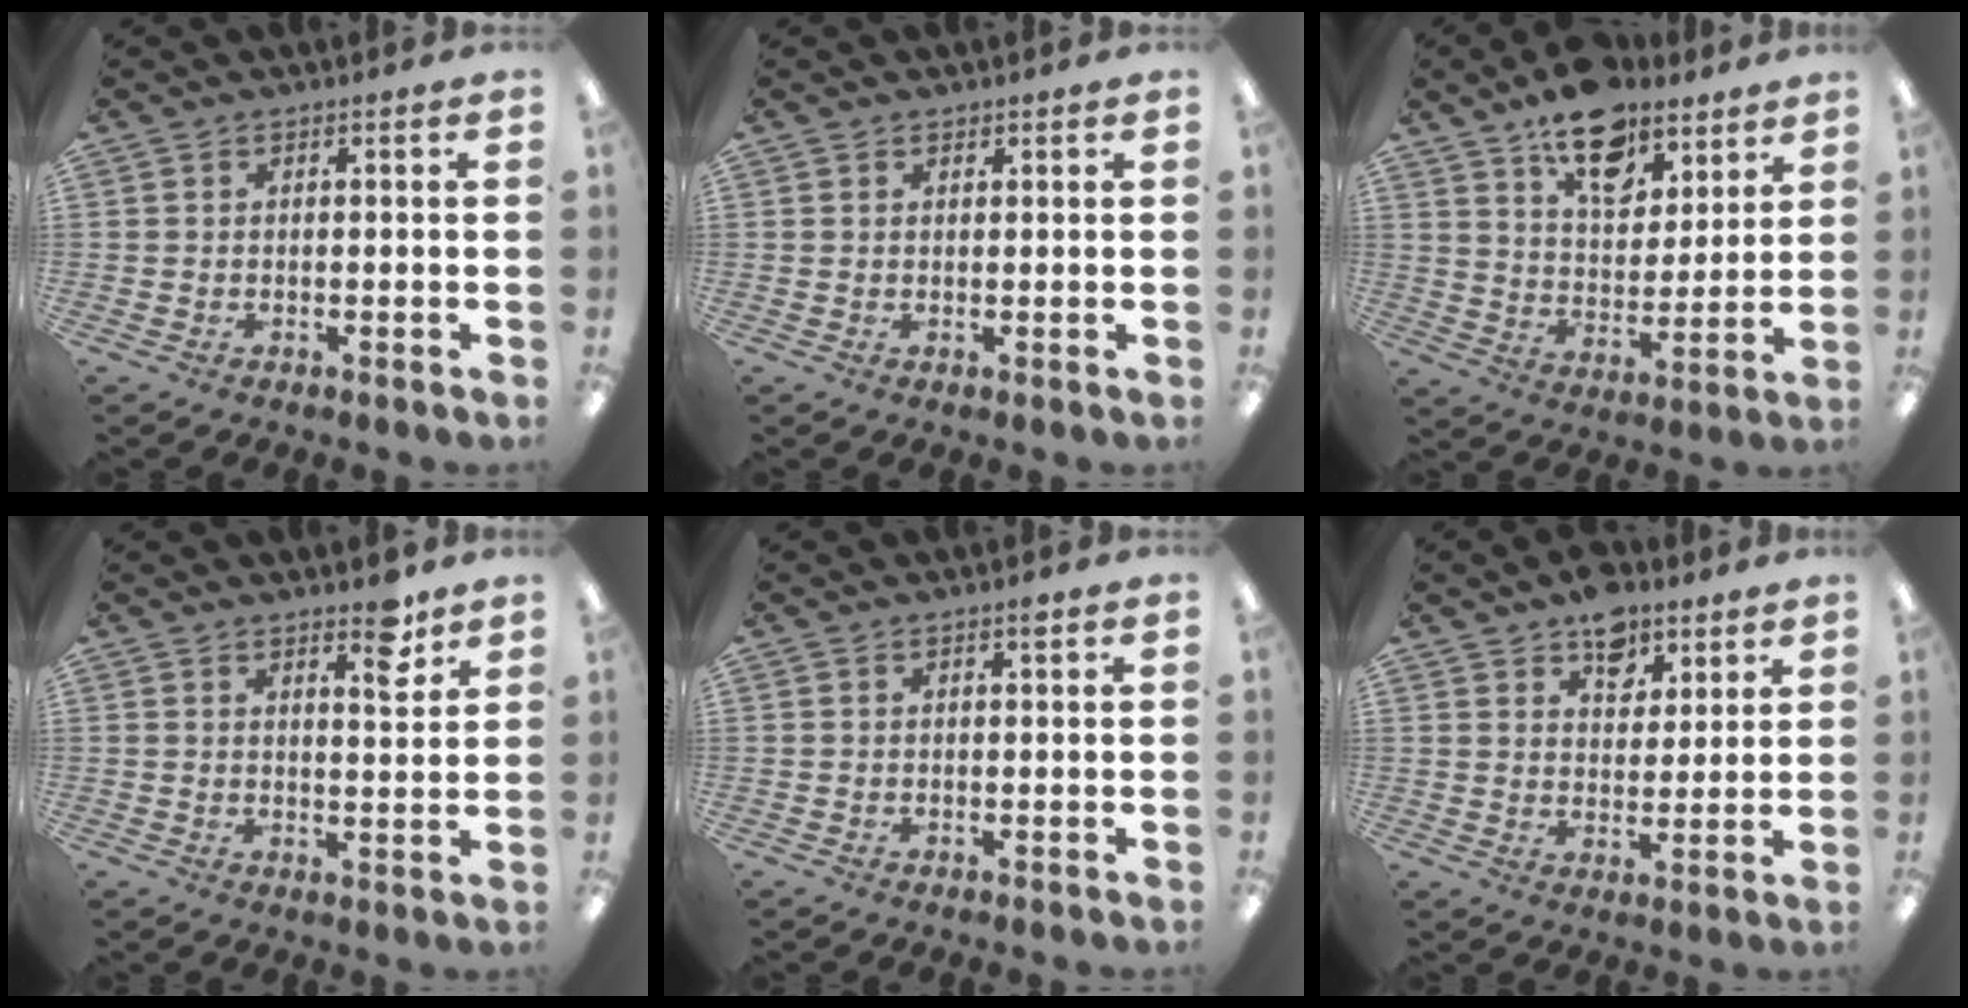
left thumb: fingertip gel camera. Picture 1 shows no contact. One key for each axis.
{"total": 0.8, "fx": 0.7, "fy": 0.4, "fz": -0.1, "tx": 0.000, "ty": 0.000, "tz": 0.014}
{"total": 15.1, "fx": 10.8, "fy": 8.2, "fz": 6.7, "tx": -0.097, "ty": -0.062, "tz": 0.195}
{"total": 6.2, "fx": 4.5, "fy": 1.9, "fz": 3.8, "tx": -0.040, "ty": -0.029, "tz": 0.070}
{"total": 1.1, "fx": 0.7, "fy": 0.2, "fz": 0.8, "tx": -0.011, "ty": -0.001, "tz": 0.009}
{"total": 9.1, "fx": 6.2, "fy": 5.8, "fz": 3.2, "tx": -0.024, "ty": -0.035, "tz": 0.109}